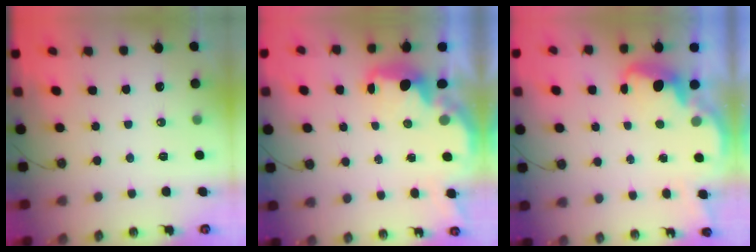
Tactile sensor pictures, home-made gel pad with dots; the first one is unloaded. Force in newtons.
{"total": 2.9, "press": 2.8, "slide": 0.4}
{"total": 2.9, "press": 2.9, "slide": 0.6}